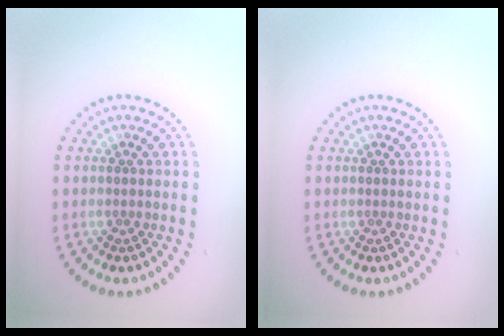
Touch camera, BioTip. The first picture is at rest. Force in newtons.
{"total": 0.0}